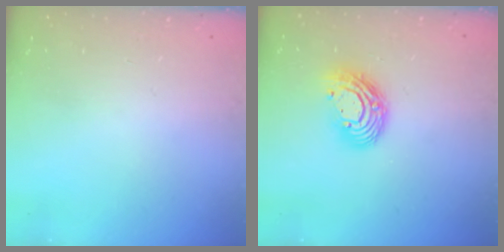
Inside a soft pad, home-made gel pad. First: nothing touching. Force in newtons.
{"total": 11.8, "press": 11.8, "slide": 0.8}